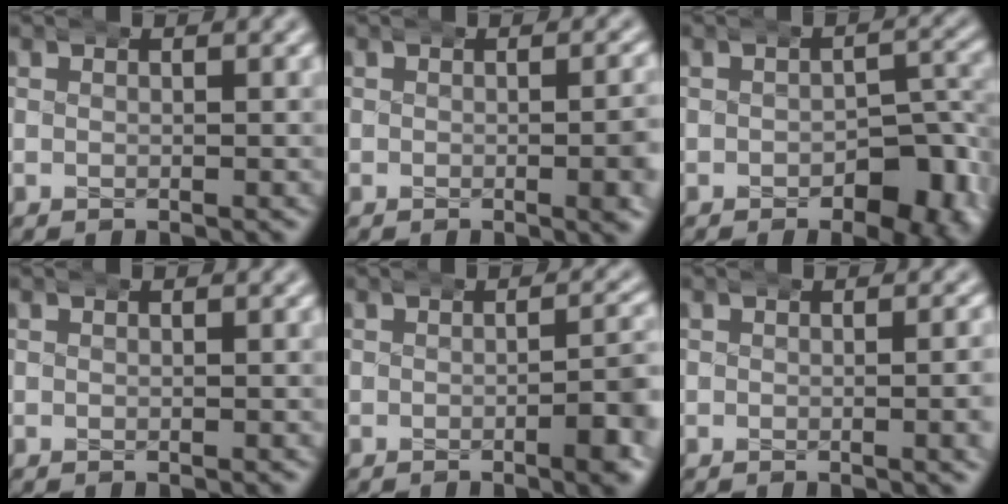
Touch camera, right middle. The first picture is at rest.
{"total": 2.4, "force": [0.0, 0.5, 2.3], "torque": [-0.027, 0.005, -0.003]}
{"total": 5.8, "force": [-2.3, 3.3, 4.1], "torque": [-0.051, -0.009, -0.027]}
{"total": 0.0}
{"total": 4.1, "force": [-0.9, 1.3, 3.8], "torque": [-0.047, 0.002, -0.014]}
{"total": 1.4, "force": [0.0, 0.2, 1.4], "torque": [-0.014, 0.008, -0.003]}